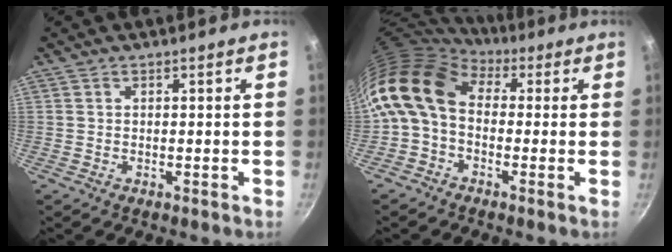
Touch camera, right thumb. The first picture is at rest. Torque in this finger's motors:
{"motor_torque": [1.95, 3.06, 1.18, -0.99, 0.24]}